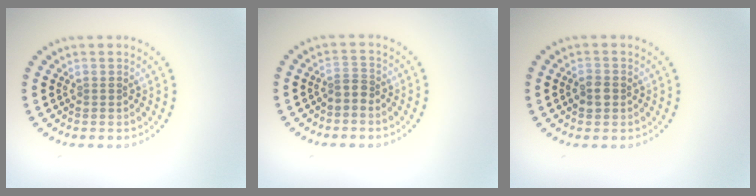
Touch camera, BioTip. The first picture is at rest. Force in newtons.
{"total": 1.4, "press": 0.9, "slide": 1.1}
{"total": 1.6, "press": 1.5, "slide": 0.3}